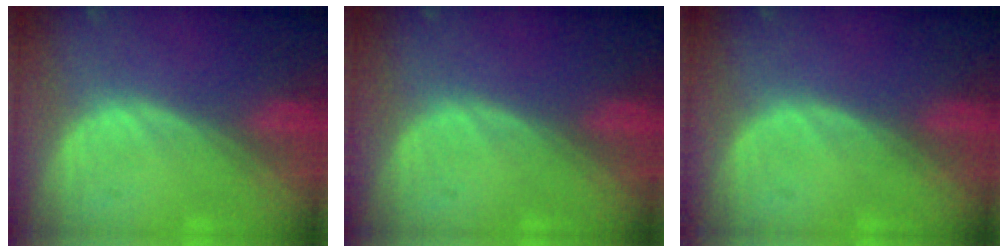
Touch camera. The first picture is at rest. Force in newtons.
{"total": 0.0}
{"total": 0.0}